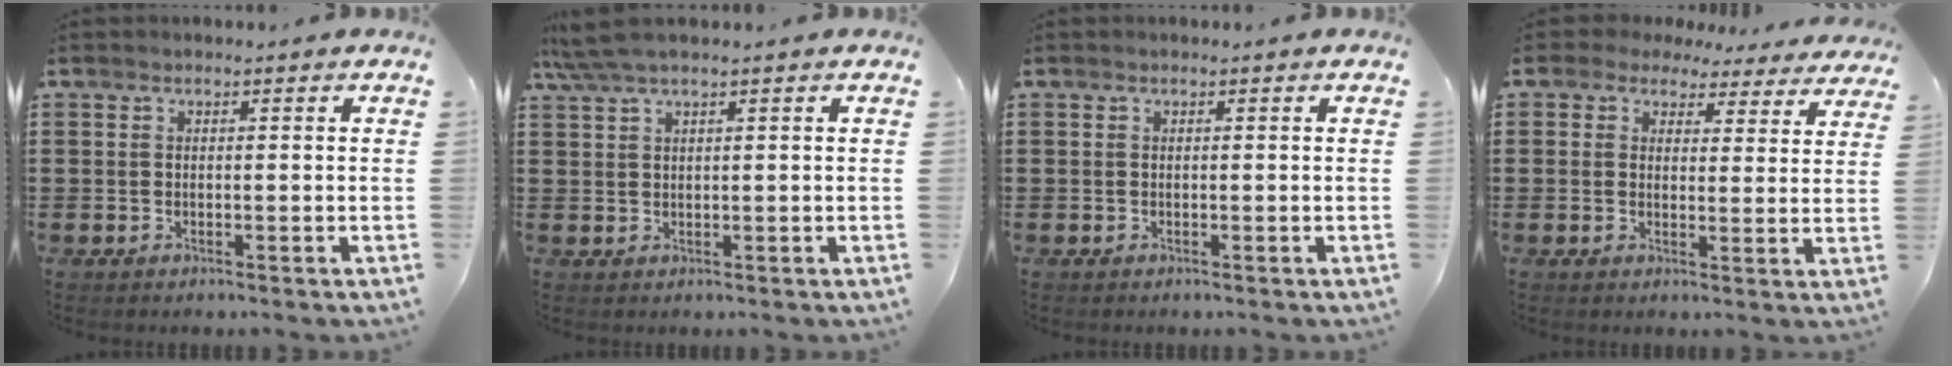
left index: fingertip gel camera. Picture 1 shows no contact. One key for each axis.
{"total": 3.1, "fx": 1.8, "fy": 0.3, "fz": 2.5, "tx": -0.059, "ty": 0.001, "tz": 0.031}
{"total": 0.0}
{"total": 3.2, "fx": 2.8, "fy": 1.4, "fz": 0.8, "tx": -0.032, "ty": -0.008, "tz": 0.049}